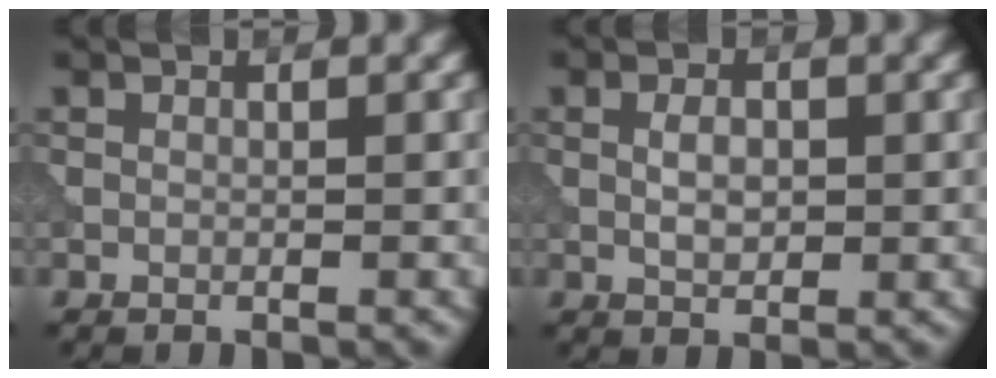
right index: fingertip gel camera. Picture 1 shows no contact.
{"total": 1.9, "force": [-0.1, 1.0, 1.6], "torque": [-0.030, -0.001, -0.001]}